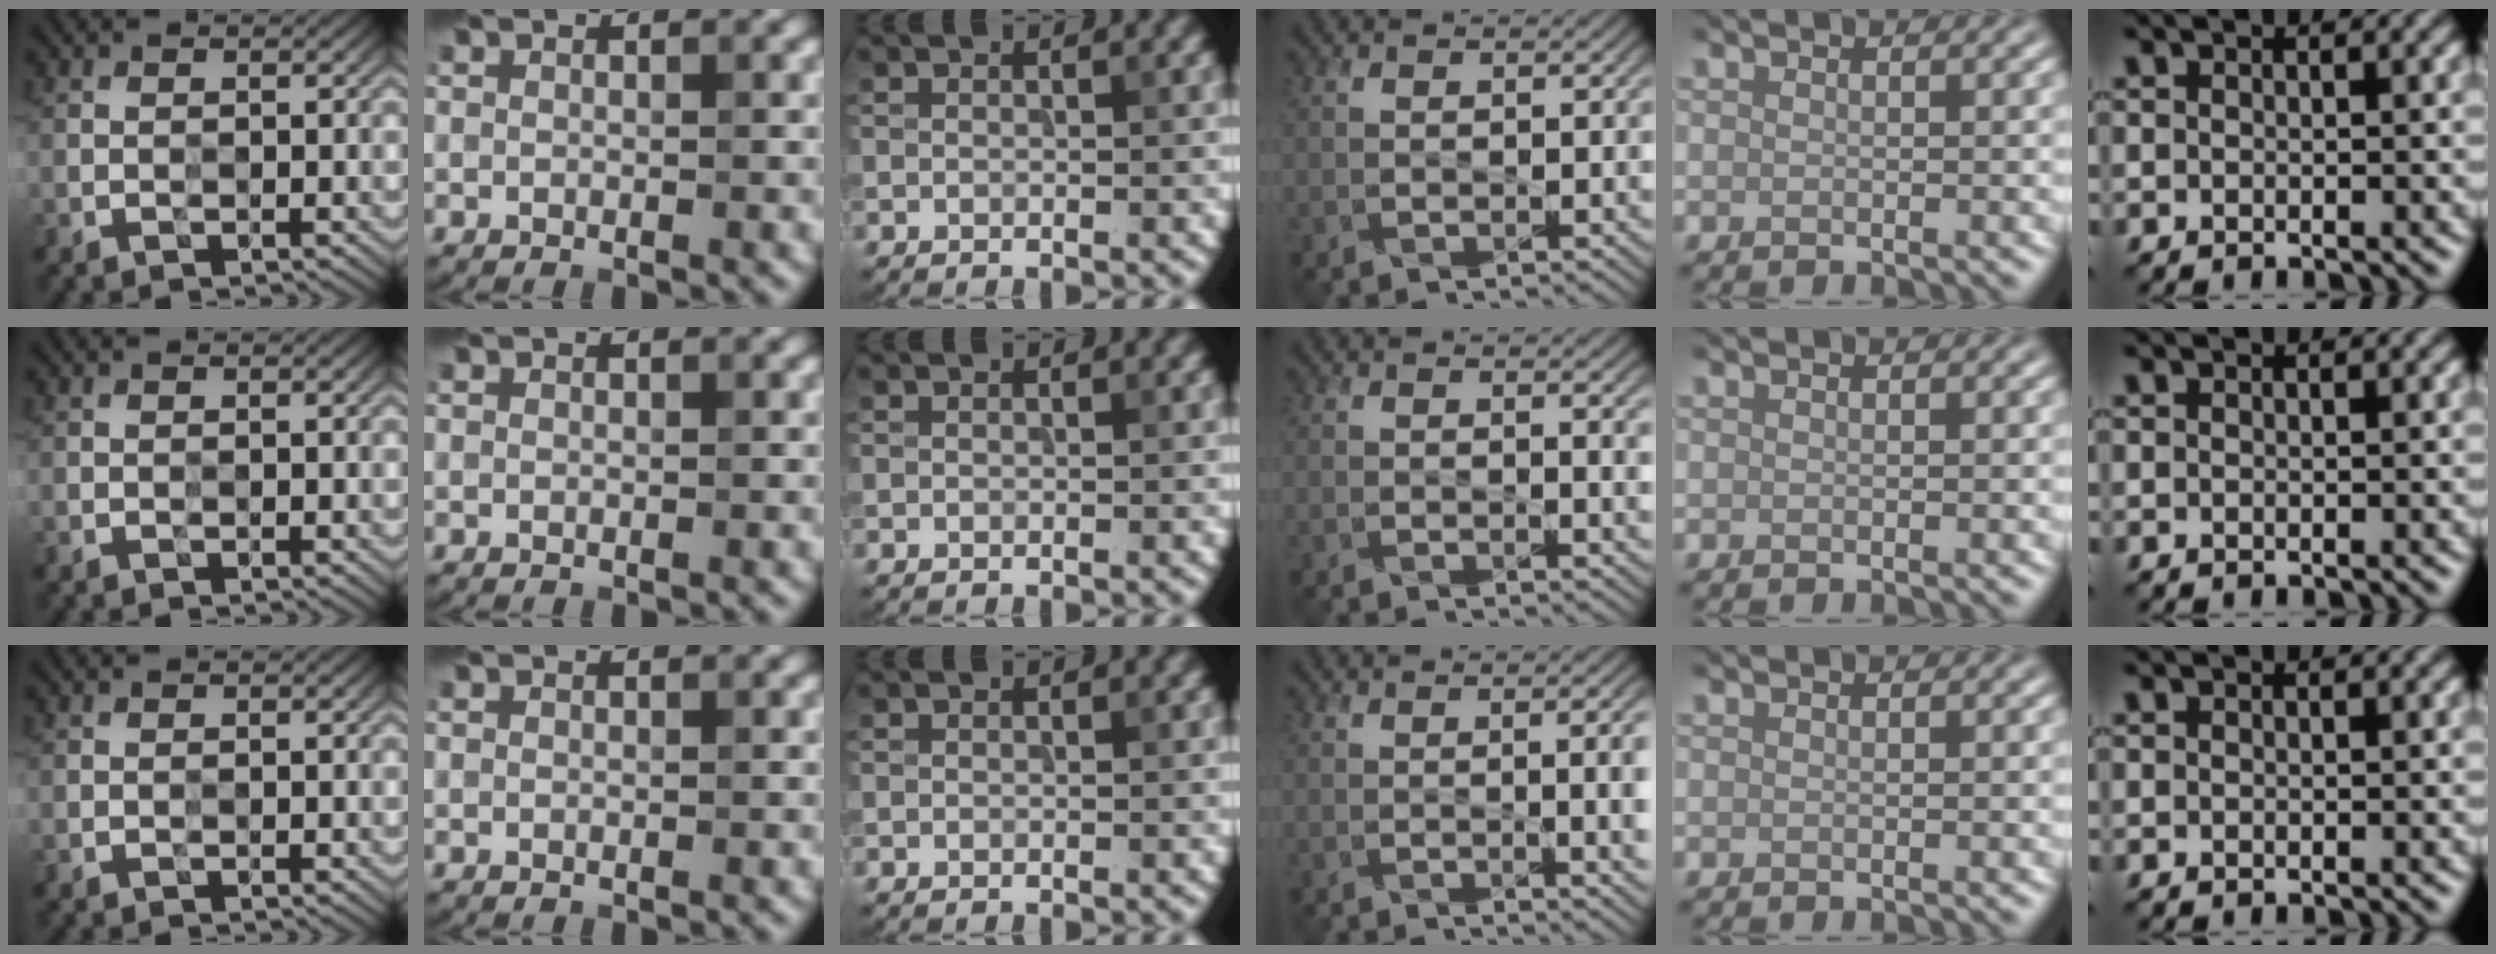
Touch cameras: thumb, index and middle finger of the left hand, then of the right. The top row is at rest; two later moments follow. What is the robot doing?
{"motion": "press", "object": "grip strengthener"}